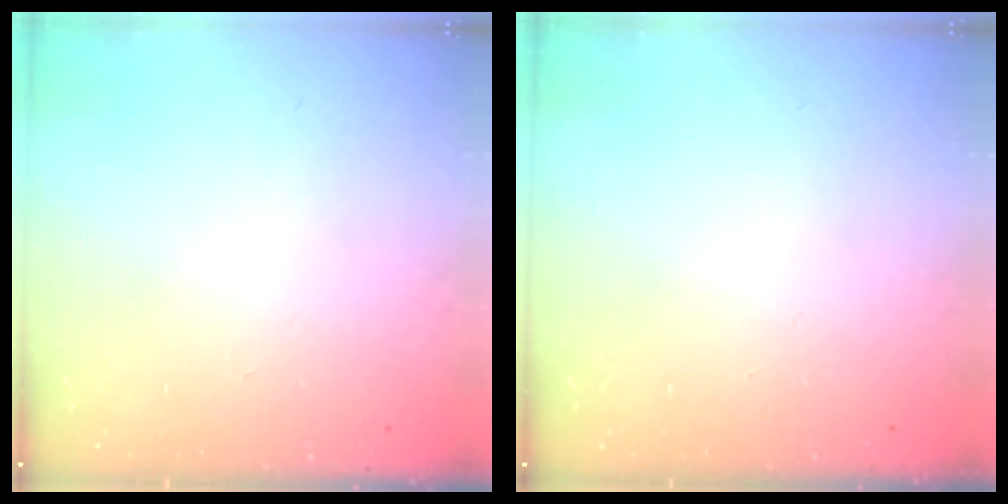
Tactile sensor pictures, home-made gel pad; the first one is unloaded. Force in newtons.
{"total": 0.0}